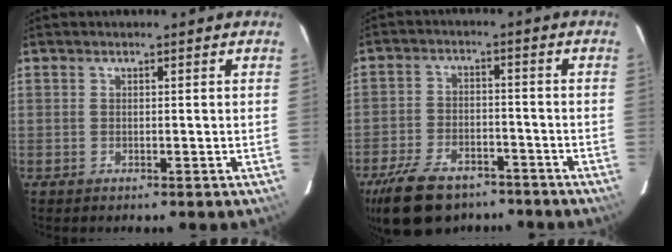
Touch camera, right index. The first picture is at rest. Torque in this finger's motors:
{"motor_torque": [1.15, -0.99, 0.54, 0.14]}